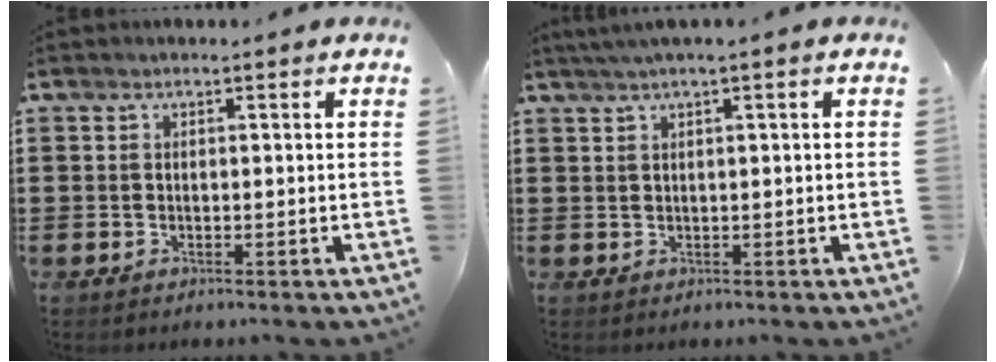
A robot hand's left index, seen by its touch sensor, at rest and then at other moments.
{"total": 1.6, "force": [0.5, -0.1, 1.5], "torque": [-0.026, -0.003, 0.010]}